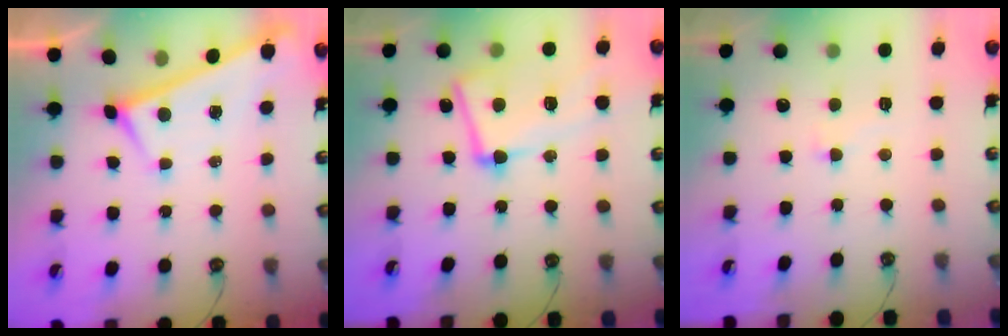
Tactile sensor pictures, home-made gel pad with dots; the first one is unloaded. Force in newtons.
{"total": 9.9, "press": 9.7, "slide": 2.0}
{"total": 2.6, "press": 2.5, "slide": 0.9}